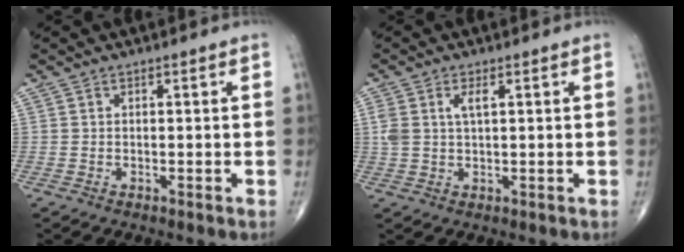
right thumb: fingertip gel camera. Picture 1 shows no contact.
{"total": 4.0, "force": [1.3, 1.8, 3.3], "torque": [-0.076, 0.008, 0.030]}